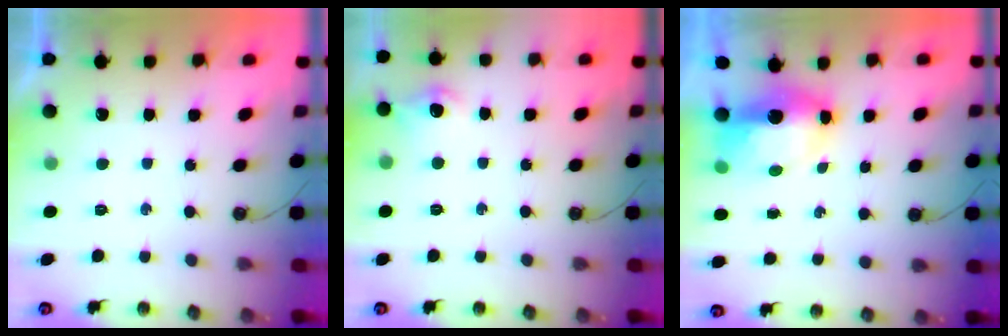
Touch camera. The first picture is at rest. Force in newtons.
{"total": 7.5, "press": 7.5, "slide": 0.8}
{"total": 7.3, "press": 7.2, "slide": 1.2}